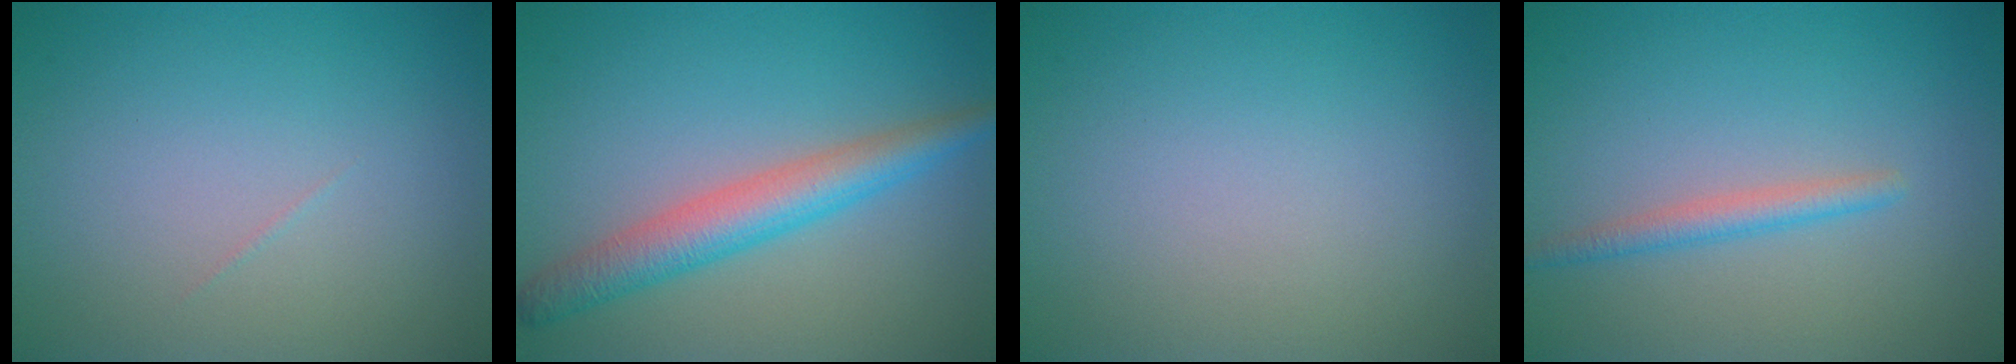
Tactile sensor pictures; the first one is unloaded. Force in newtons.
{"total": 4.5, "press": 4.5, "slide": 0.0}
{"total": 0.0}
{"total": 1.8, "press": 1.8, "slide": 0.1}